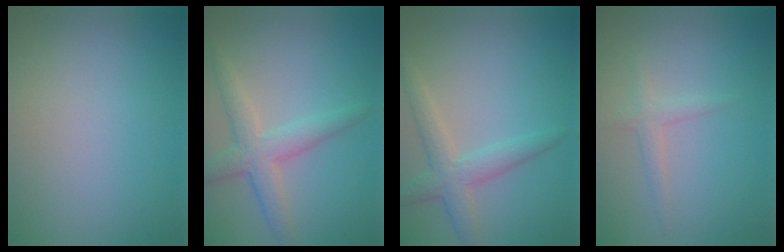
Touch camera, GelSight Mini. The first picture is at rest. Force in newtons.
{"total": 3.7, "press": 3.7, "slide": 0.1}
{"total": 3.3, "press": 3.3, "slide": 0.1}
{"total": 1.3, "press": 1.3, "slide": 0.0}